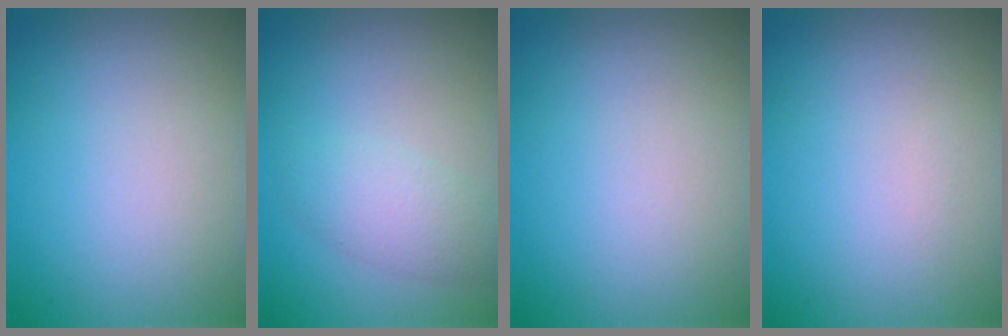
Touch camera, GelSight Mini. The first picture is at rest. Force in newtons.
{"total": 2.7, "press": 2.7, "slide": 0.0}
{"total": 0.0}
{"total": 0.0}